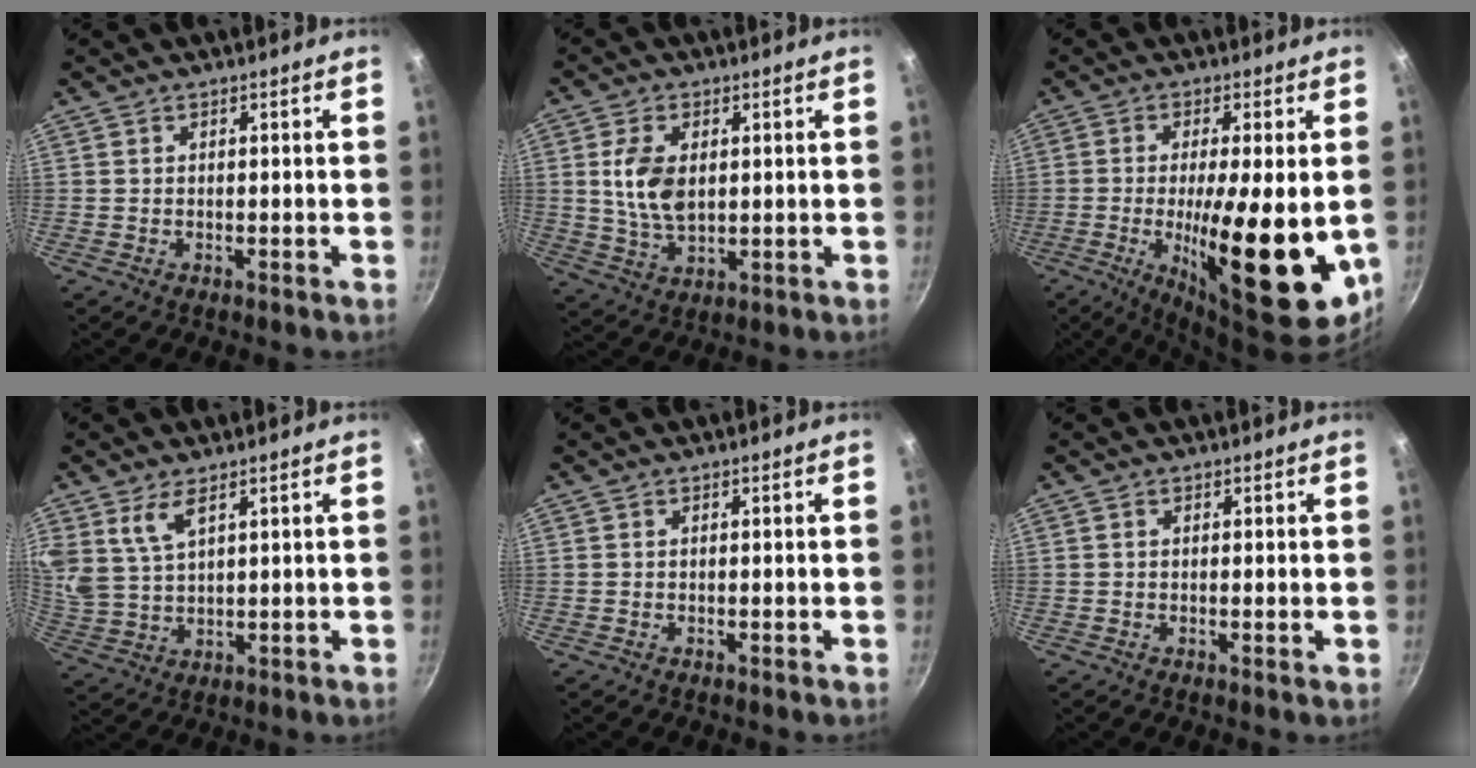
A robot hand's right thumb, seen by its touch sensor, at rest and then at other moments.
{"total": 8.8, "force": [1.5, 5.2, 6.9], "torque": [-0.128, -0.011, 0.032]}
{"total": 20.3, "force": [-2.8, 6.0, 19.2], "torque": [-0.282, -0.010, -0.035]}
{"total": 6.6, "force": [3.7, 3.0, 4.5], "torque": [-0.087, -0.025, 0.085]}
{"total": 0.0}
{"total": 0.6, "force": [-0.1, 0.0, 0.6], "torque": [-0.009, -0.002, -0.003]}